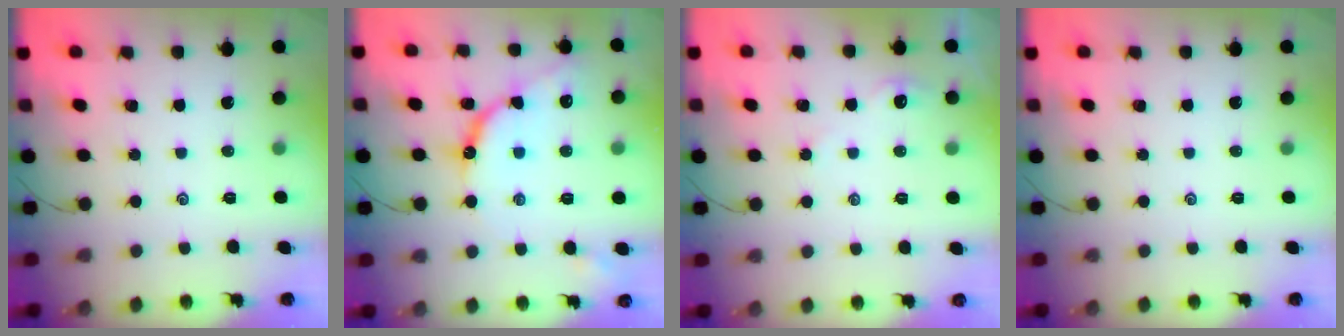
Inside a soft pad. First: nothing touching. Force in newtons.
{"total": 10.4, "press": 10.4, "slide": 1.0}
{"total": 1.9, "press": 1.8, "slide": 0.3}
{"total": 0.0}